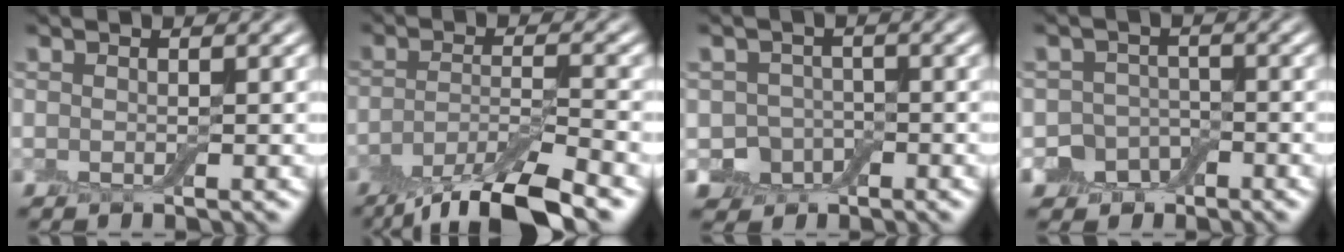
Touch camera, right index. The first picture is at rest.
{"total": 8.0, "force": [-5.4, 2.1, 5.5], "torque": [-0.086, -0.008, -0.103]}
{"total": 2.8, "force": [-1.1, 2.4, 1.0], "torque": [-0.011, -0.002, -0.023]}
{"total": 3.6, "force": [-2.0, 2.8, 1.0], "torque": [-0.009, 0.007, -0.038]}